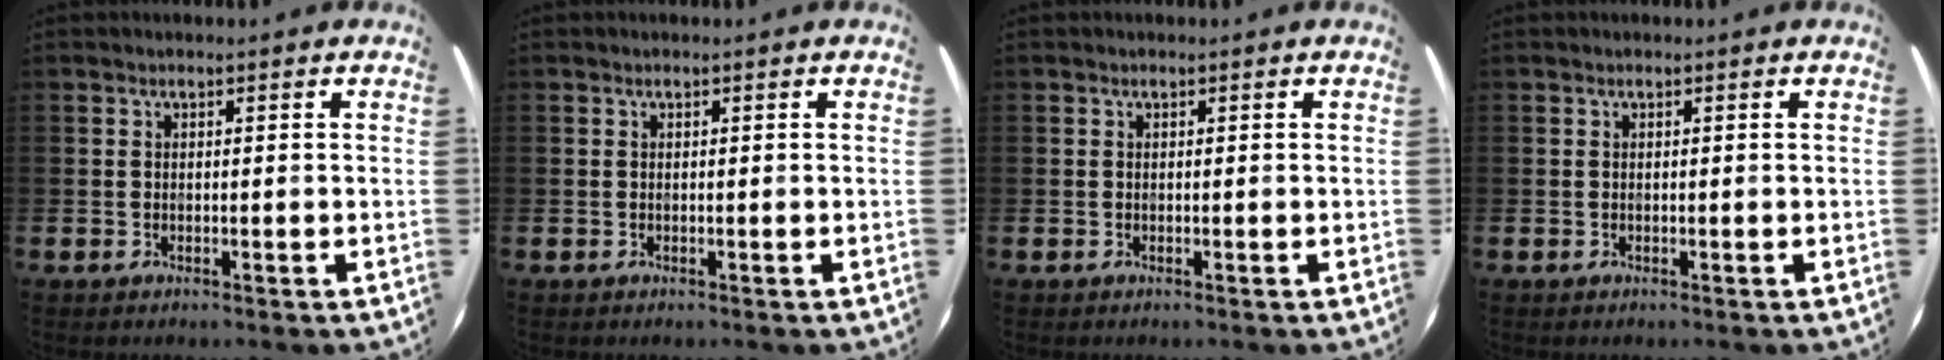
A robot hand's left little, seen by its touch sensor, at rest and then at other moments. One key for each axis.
{"total": 0.0}
{"total": 0.0}
{"total": 0.0}